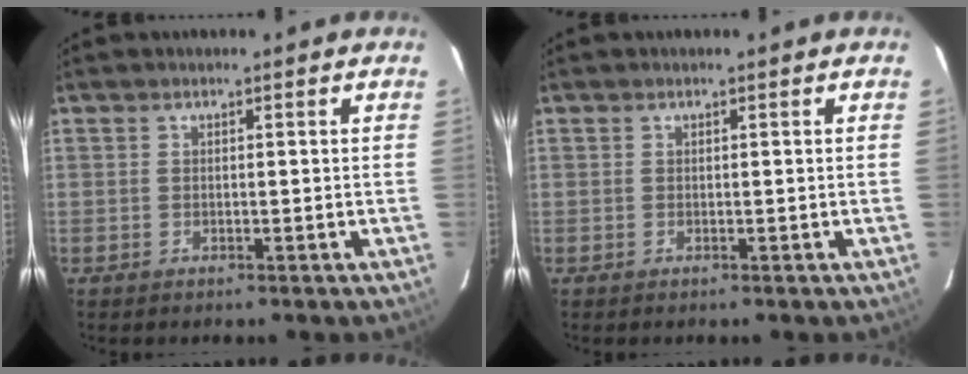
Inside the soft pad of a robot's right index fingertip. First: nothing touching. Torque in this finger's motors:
{"motor_torque": [-0.12, 0.24, -0.06, 0.00]}